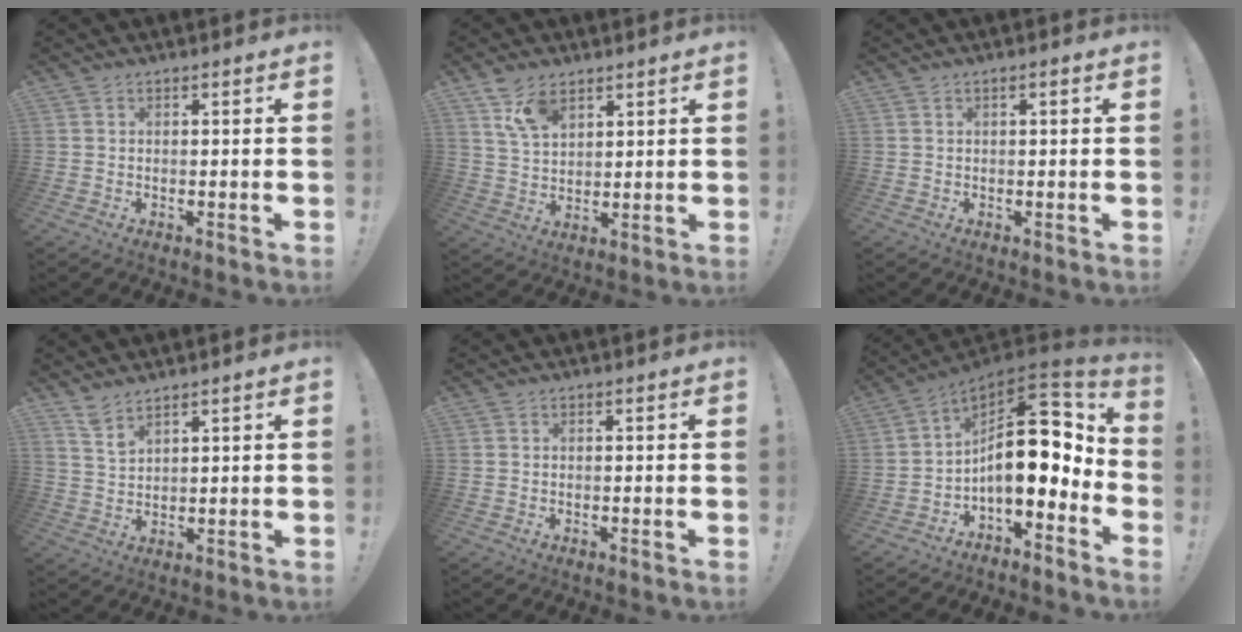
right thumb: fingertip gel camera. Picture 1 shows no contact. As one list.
[{"total": 8.9, "force": [5.9, 4.5, 4.9], "torque": [-0.095, -0.020, 0.113]}, {"total": 0.9, "force": [0.0, 0.0, 0.9], "torque": [-0.017, 0.000, -0.001]}, {"total": 4.9, "force": [4.2, 1.1, 2.3], "torque": [-0.046, -0.024, 0.078]}, {"total": 0.0}, {"total": 18.9, "force": [0.8, 9.1, 16.5], "torque": [-0.264, -0.007, 0.016]}]